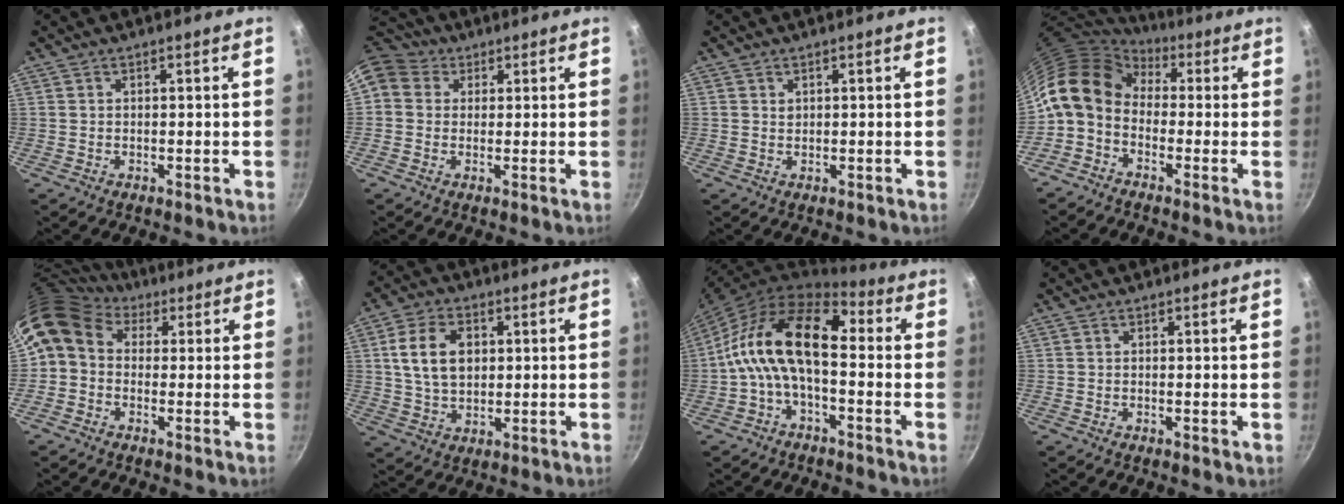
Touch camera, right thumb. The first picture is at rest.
{"total": 8.9, "force": [2.7, 7.6, 3.8], "torque": [-0.057, 0.015, 0.032]}
{"total": 0.7, "force": [0.4, 0.6, 0.2], "torque": [-0.002, 0.000, 0.007]}
{"total": 11.6, "force": [0.7, 8.7, 7.6], "torque": [-0.117, 0.031, -0.014]}
{"total": 9.6, "force": [2.8, 7.8, 4.8], "torque": [-0.081, 0.016, 0.027]}
{"total": 10.3, "force": [2.0, 7.2, 7.2], "torque": [-0.114, 0.002, 0.036]}
{"total": 14.9, "force": [-0.9, 8.2, 12.4], "torque": [-0.212, 0.042, -0.037]}
{"total": 0.7, "force": [0.0, 0.2, 0.6], "torque": [-0.010, -0.001, -0.002]}